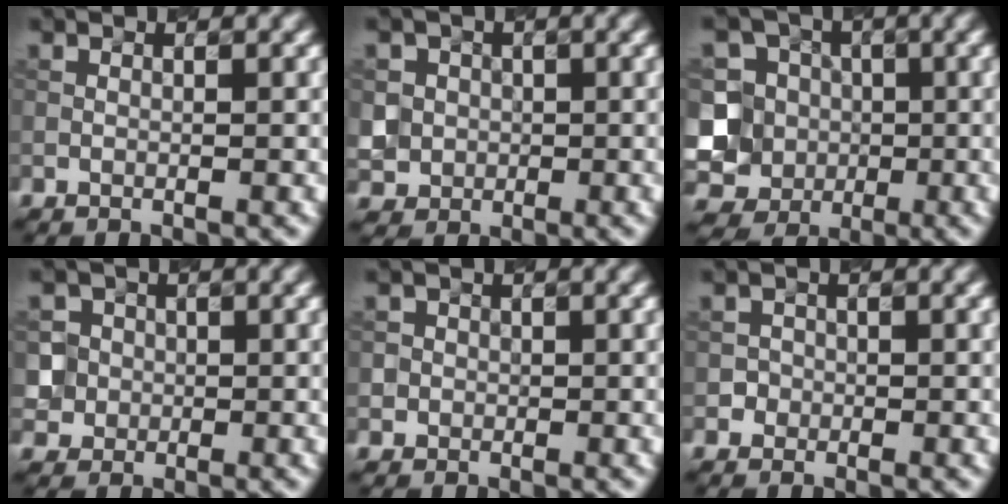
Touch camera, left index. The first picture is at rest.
{"total": 3.9, "force": [0.3, 3.8, 0.8], "torque": [-0.016, 0.007, 0.007]}
{"total": 12.8, "force": [-2.9, 11.8, 3.8], "torque": [-0.125, 0.008, -0.067]}
{"total": 4.5, "force": [-0.5, 4.4, 0.9], "torque": [-0.006, 0.017, -0.011]}
{"total": 1.8, "force": [0.1, 1.8, 0.2], "torque": [0.012, 0.000, 0.004]}
{"total": 1.1, "force": [-0.3, 1.1, 0.0], "torque": [0.014, 0.000, -0.005]}